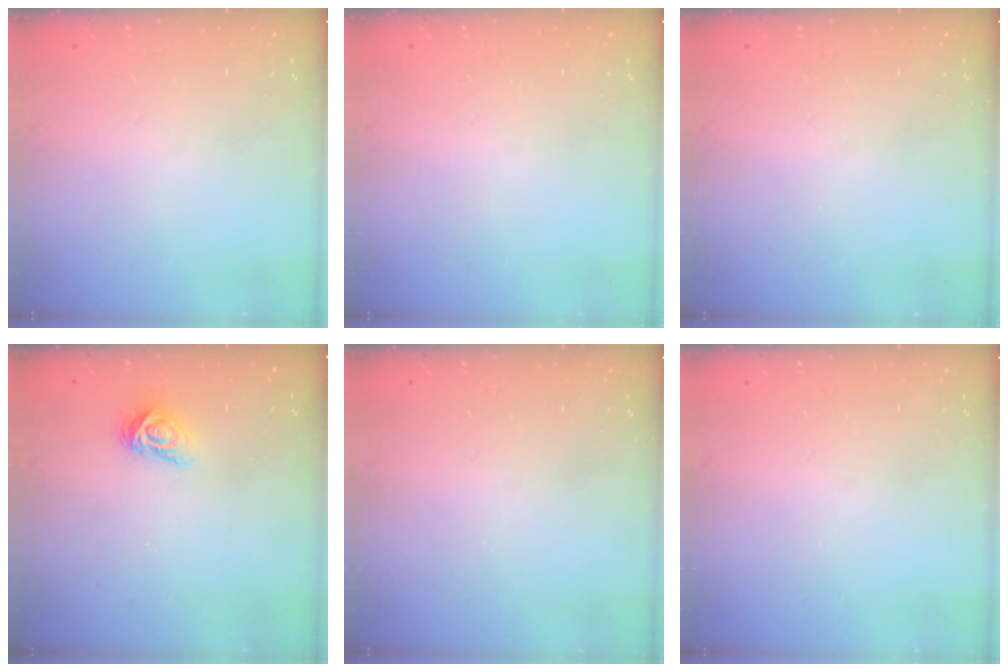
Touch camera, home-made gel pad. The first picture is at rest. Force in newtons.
{"total": 0.0}
{"total": 0.0}
{"total": 4.5, "press": 4.4, "slide": 0.7}
{"total": 0.0}
{"total": 0.0}